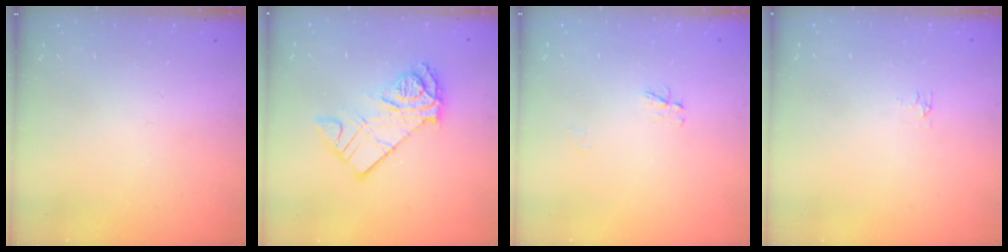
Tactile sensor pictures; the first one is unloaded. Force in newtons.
{"total": 12.9, "press": 12.9, "slide": 0.7}
{"total": 3.0, "press": 3.0, "slide": 0.4}
{"total": 2.9, "press": 2.9, "slide": 0.5}